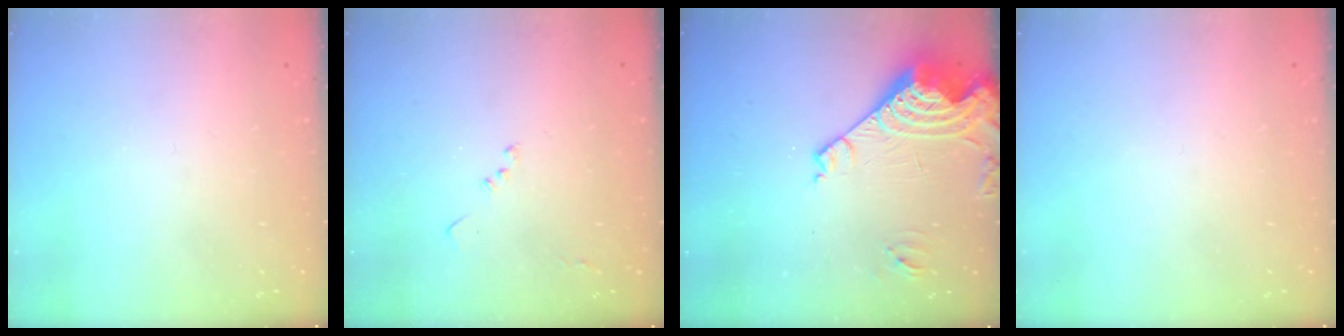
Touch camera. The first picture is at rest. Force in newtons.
{"total": 7.9, "press": 7.8, "slide": 1.0}
{"total": 15.2, "press": 15.0, "slide": 1.8}
{"total": 0.0}